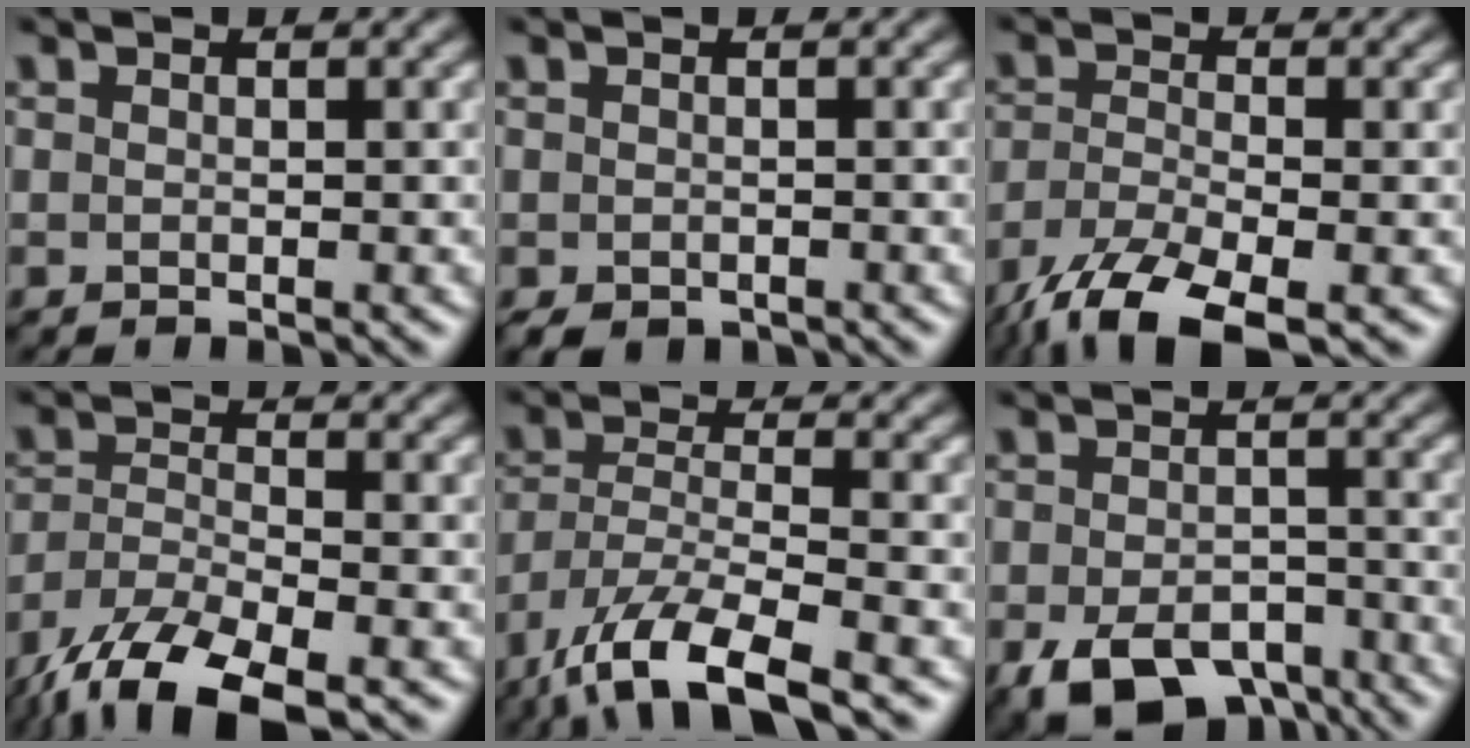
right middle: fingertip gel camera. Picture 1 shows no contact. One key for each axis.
{"total": 1.4, "fx": -0.9, "fy": 0.8, "fz": 0.7, "tx": -0.019, "ty": -0.008, "tz": -0.011}
{"total": 8.0, "fx": -5.8, "fy": 2.4, "fz": 5.0, "tx": -0.117, "ty": -0.027, "tz": -0.117}
{"total": 10.0, "fx": -7.5, "fy": 3.1, "fz": 5.9, "tx": -0.134, "ty": -0.023, "tz": -0.145}
{"total": 9.4, "fx": -6.7, "fy": 2.8, "fz": 6.0, "tx": -0.122, "ty": -0.015, "tz": -0.128}
{"total": 8.0, "fx": -5.1, "fy": 4.3, "fz": 4.5, "tx": -0.080, "ty": -0.018, "tz": -0.077}